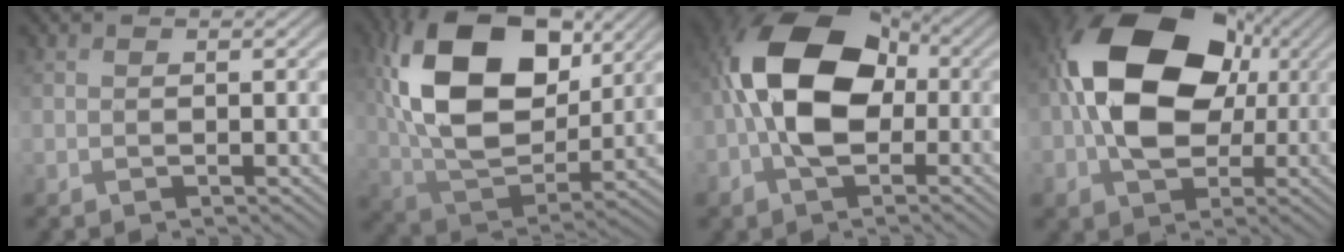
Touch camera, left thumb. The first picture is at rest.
{"total": 17.7, "force": [5.1, 10.8, 13.0], "torque": [-0.272, 0.018, 0.083]}
{"total": 12.5, "force": [-0.7, 8.0, 9.6], "torque": [-0.184, 0.016, -0.031]}
{"total": 15.7, "force": [0.8, 11.3, 10.8], "torque": [-0.195, 0.004, 0.013]}